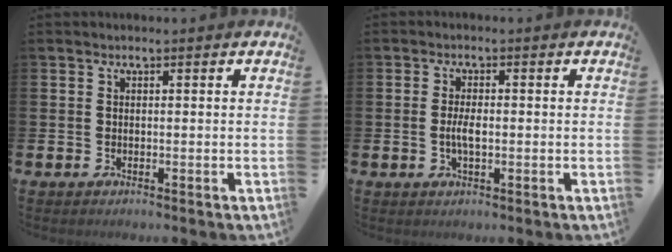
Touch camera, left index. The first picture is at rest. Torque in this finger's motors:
{"motor_torque": [0.70, 0.14, 0.14, 0.11]}